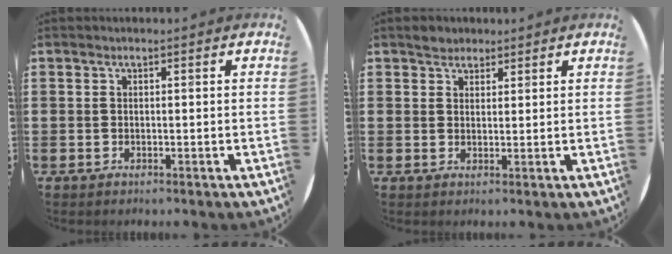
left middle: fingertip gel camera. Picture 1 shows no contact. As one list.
[{"total": 2.2, "force": [1.9, 0.9, 0.0], "torque": [0.006, 0.002, 0.037]}]